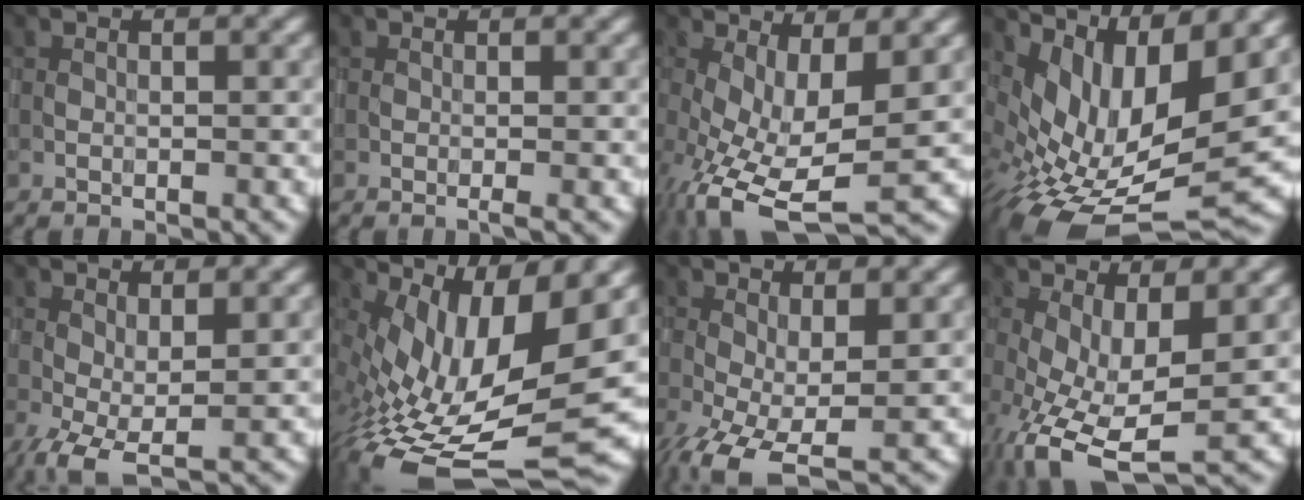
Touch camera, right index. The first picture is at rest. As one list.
[{"total": 0.8, "force": [-0.1, 0.1, 0.7], "torque": [-0.011, -0.003, -0.004]}, {"total": 9.7, "force": [-2.8, 3.6, 8.6], "torque": [-0.170, -0.018, -0.043]}, {"total": 11.1, "force": [0.6, 5.6, 9.6], "torque": [-0.177, -0.017, 0.026]}, {"total": 3.8, "force": [-1.2, 1.3, 3.4], "torque": [-0.075, -0.006, -0.025]}, {"total": 13.6, "force": [-0.1, 4.8, 12.7], "torque": [-0.238, -0.013, 0.017]}, {"total": 6.2, "force": [-2.5, 2.3, 5.1], "torque": [-0.115, -0.020, -0.046]}, {"total": 8.1, "force": [-2.3, 3.2, 7.1], "torque": [-0.145, -0.013, -0.039]}]